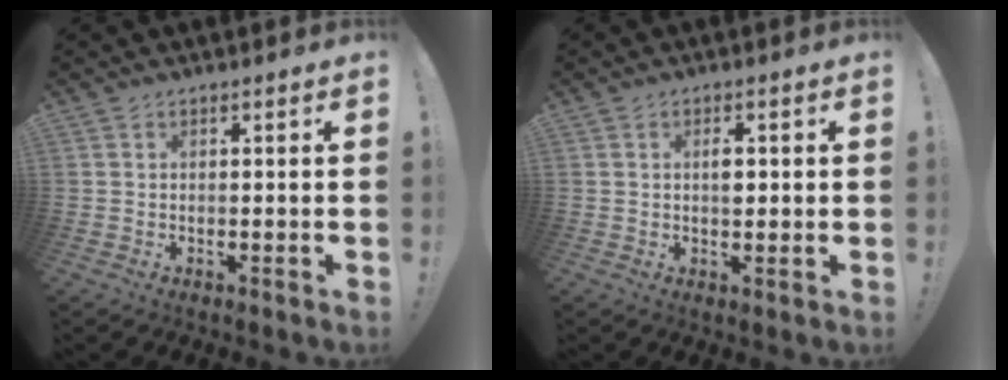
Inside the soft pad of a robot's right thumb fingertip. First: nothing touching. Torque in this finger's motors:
{"motor_torque": [0.67, 0.56, 0.16, -0.18, 0.00]}